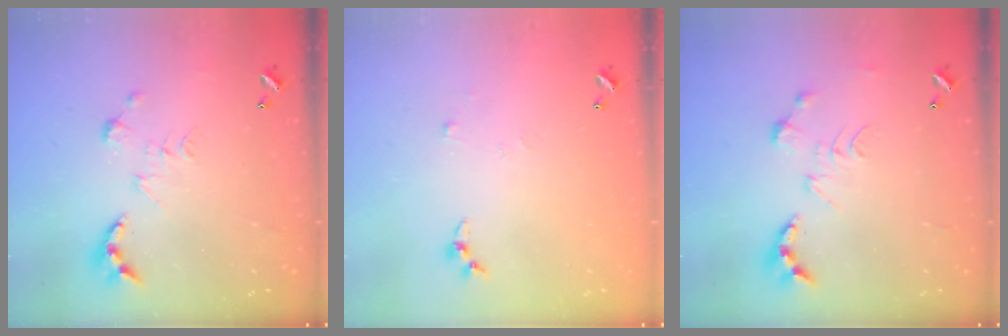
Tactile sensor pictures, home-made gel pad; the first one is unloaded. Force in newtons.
{"total": 3.3, "press": 3.3, "slide": 0.5}
{"total": 0.0}